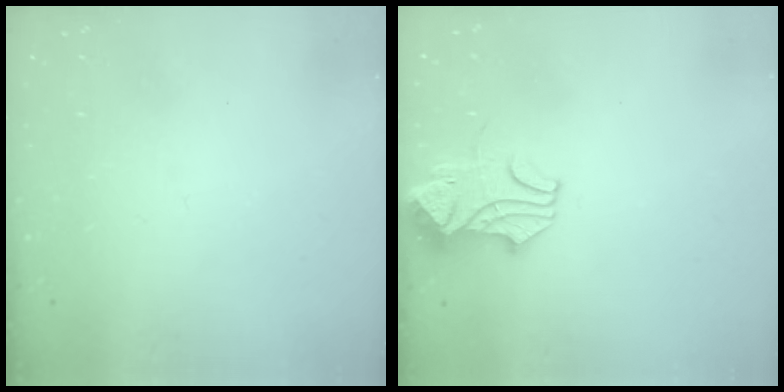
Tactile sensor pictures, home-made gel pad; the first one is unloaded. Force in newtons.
{"total": 5.9, "press": 5.9, "slide": 0.9}